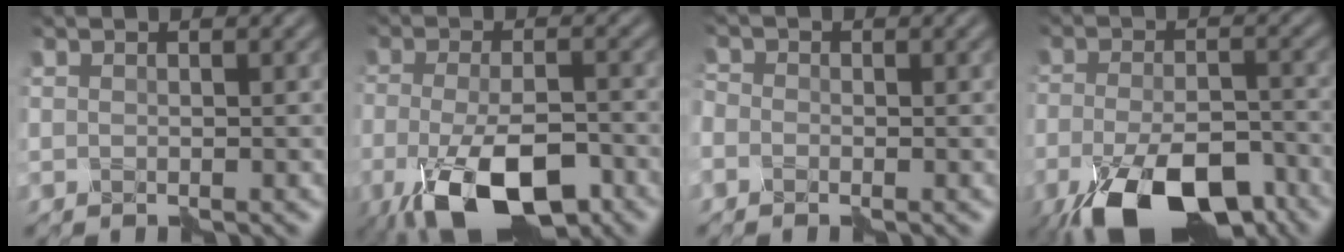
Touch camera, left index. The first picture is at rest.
{"total": 10.2, "force": [-5.2, 3.9, 7.8], "torque": [-0.143, -0.013, -0.090]}
{"total": 2.2, "force": [-1.0, 1.9, 0.4], "torque": [-0.003, 0.008, -0.022]}
{"total": 12.4, "force": [-7.6, 5.2, 8.3], "torque": [-0.156, -0.029, -0.124]}